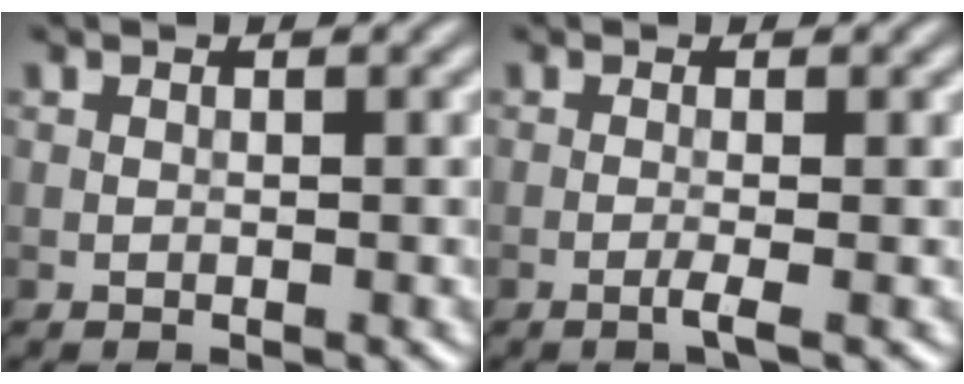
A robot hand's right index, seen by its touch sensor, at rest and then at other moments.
{"total": 1.5, "force": [-0.6, 0.2, 1.4], "torque": [-0.023, 0.000, -0.017]}